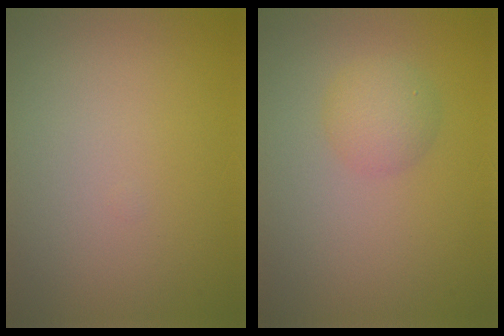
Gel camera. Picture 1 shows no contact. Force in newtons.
{"total": 2.5, "press": 2.5, "slide": 0.1}